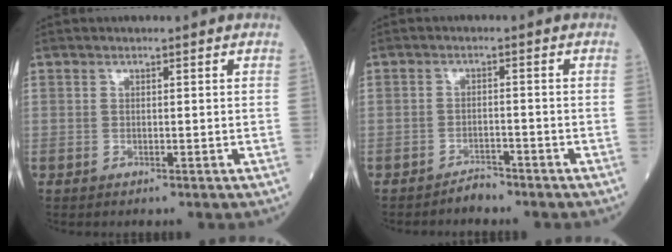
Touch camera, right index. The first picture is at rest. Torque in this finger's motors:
{"motor_torque": [0.22, -0.23, 0.11, 0.02]}